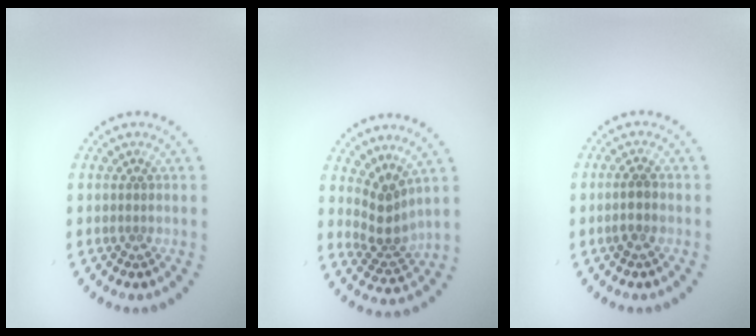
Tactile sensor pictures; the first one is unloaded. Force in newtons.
{"total": 2.9, "press": 2.0, "slide": 2.1}
{"total": 1.6, "press": 1.4, "slide": 0.8}